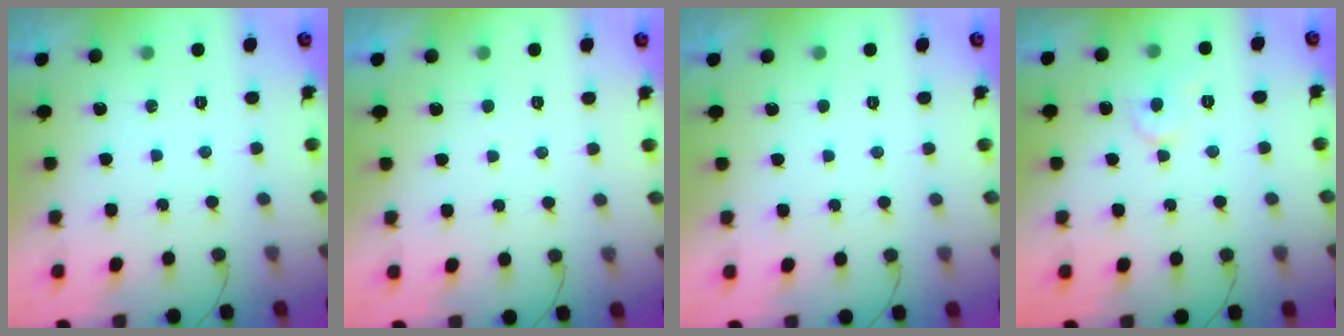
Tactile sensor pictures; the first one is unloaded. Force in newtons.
{"total": 2.1, "press": 2.1, "slide": 0.2}
{"total": 1.6, "press": 1.6, "slide": 0.2}
{"total": 5.1, "press": 5.0, "slide": 0.7}